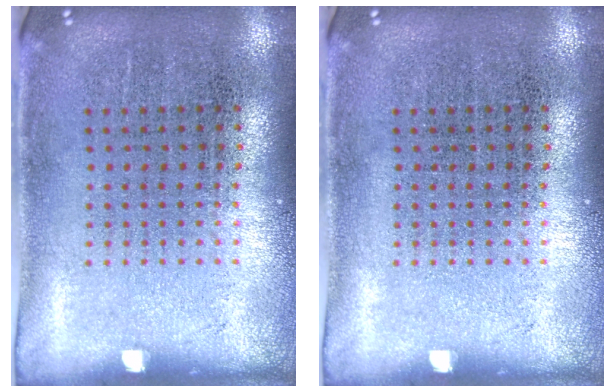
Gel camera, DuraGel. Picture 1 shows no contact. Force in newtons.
{"total": 0.0}